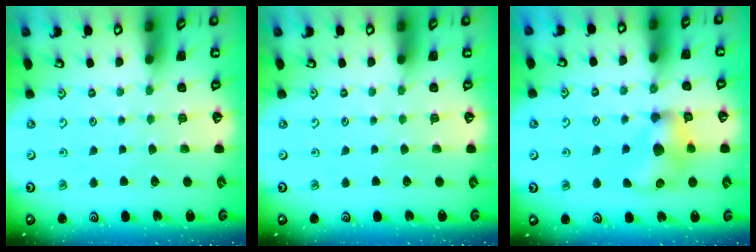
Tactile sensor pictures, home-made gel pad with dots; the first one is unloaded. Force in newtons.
{"total": 0.0}
{"total": 12.7, "press": 12.7, "slide": 0.7}